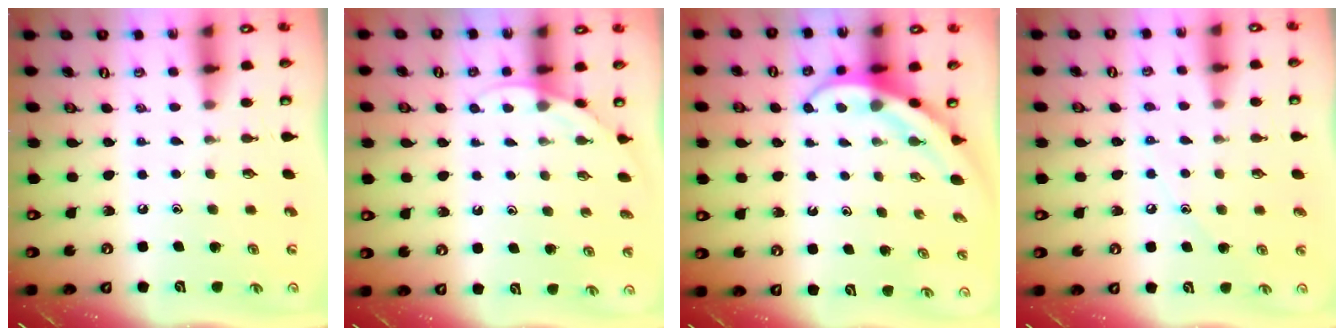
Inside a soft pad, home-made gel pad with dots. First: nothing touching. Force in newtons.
{"total": 3.9, "press": 3.9, "slide": 0.3}
{"total": 4.0, "press": 4.0, "slide": 0.4}
{"total": 5.2, "press": 5.1, "slide": 0.5}